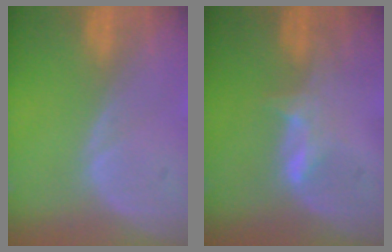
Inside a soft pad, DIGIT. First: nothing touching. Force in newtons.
{"total": 2.8, "press": 2.8, "slide": 0.4}